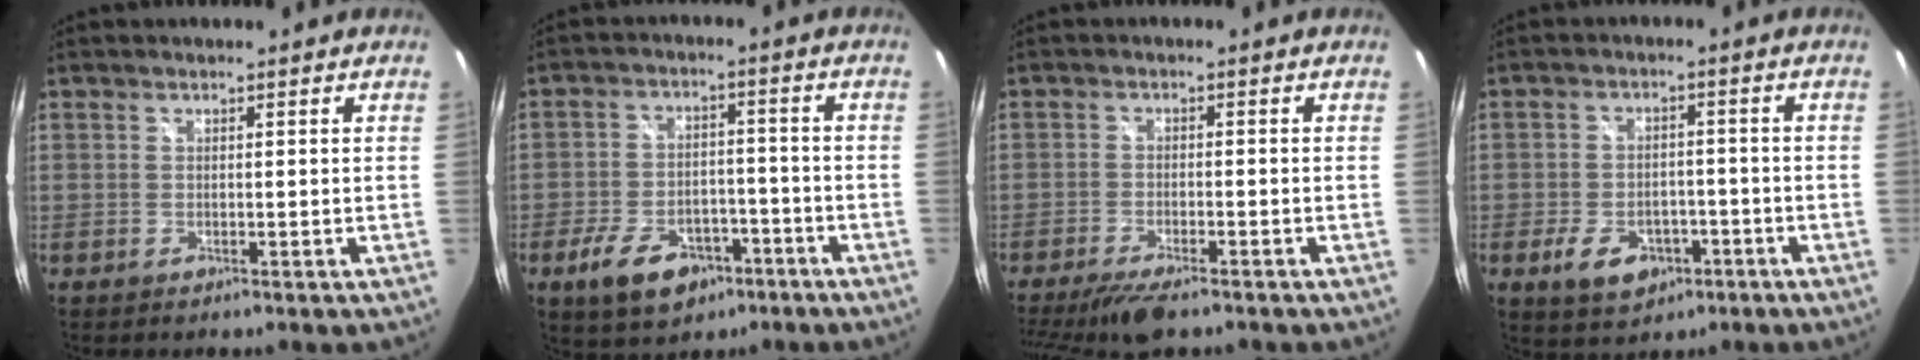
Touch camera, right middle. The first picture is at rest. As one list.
[{"total": 11.7, "force": [-6.7, 7.0, 6.6], "torque": [-0.151, 0.003, -0.102]}, {"total": 9.8, "force": [-7.7, 2.1, 5.6], "torque": [-0.129, -0.029, -0.132]}, {"total": 8.4, "force": [-4.2, 5.6, 4.7], "torque": [-0.114, 0.000, -0.059]}]